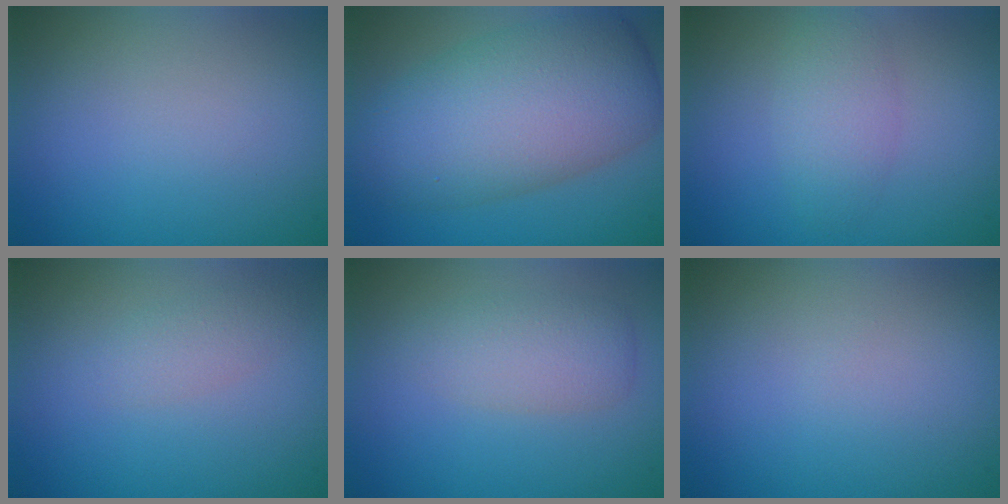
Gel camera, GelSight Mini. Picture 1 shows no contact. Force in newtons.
{"total": 10.2, "press": 10.1, "slide": 0.5}
{"total": 2.7, "press": 2.7, "slide": 0.1}
{"total": 1.6, "press": 1.6, "slide": 0.1}
{"total": 3.0, "press": 3.0, "slide": 0.3}
{"total": 0.0}